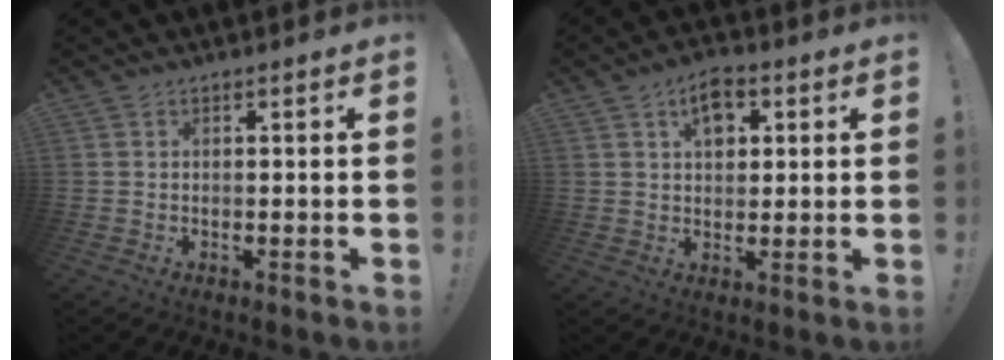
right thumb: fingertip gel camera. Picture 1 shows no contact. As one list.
[{"total": 7.3, "force": [2.9, 4.8, 4.6], "torque": [-0.061, -0.001, 0.051]}]